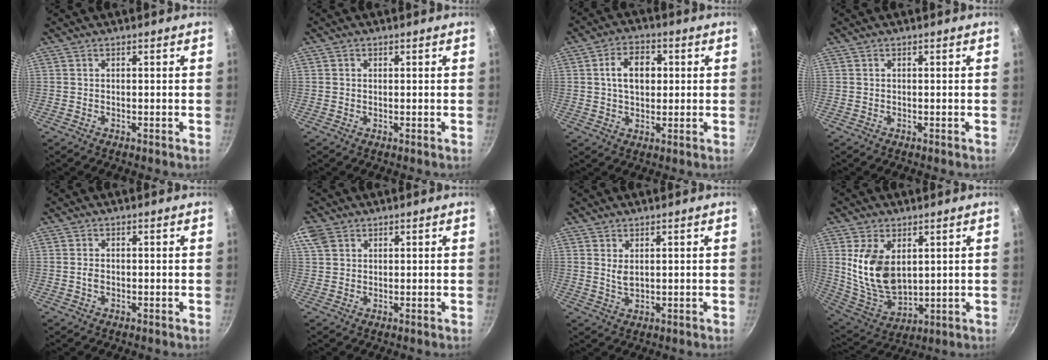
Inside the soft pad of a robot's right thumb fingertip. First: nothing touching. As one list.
[{"total": 0.7, "force": [0.2, 0.7, 0.2], "torque": [0.000, 0.001, 0.001]}, {"total": 8.1, "force": [1.3, 5.5, 5.8], "torque": [-0.075, 0.010, 0.016]}, {"total": 0.0}, {"total": 1.6, "force": [-0.2, 1.1, 1.1], "torque": [-0.020, 0.004, -0.005]}, {"total": 5.7, "force": [2.8, 4.3, 2.6], "torque": [-0.047, 0.007, 0.052]}, {"total": 2.7, "force": [0.9, 1.4, 2.1], "torque": [-0.036, -0.009, 0.020]}, {"total": 14.0, "force": [3.2, 8.6, 10.5], "torque": [-0.185, -0.034, 0.078]}]